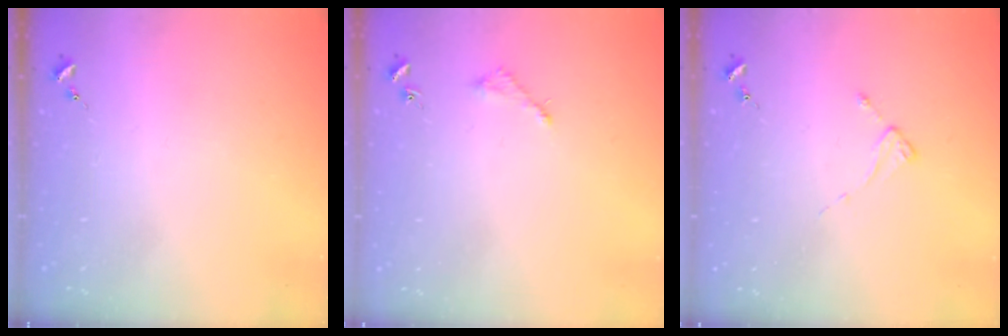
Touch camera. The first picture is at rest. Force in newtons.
{"total": 3.0, "press": 3.0, "slide": 0.4}
{"total": 2.0, "press": 2.0, "slide": 0.3}